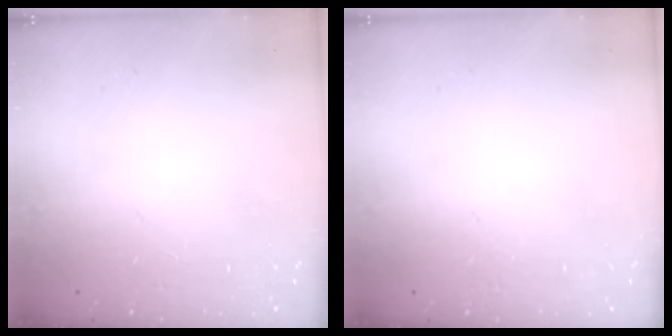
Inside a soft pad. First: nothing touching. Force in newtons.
{"total": 0.0}